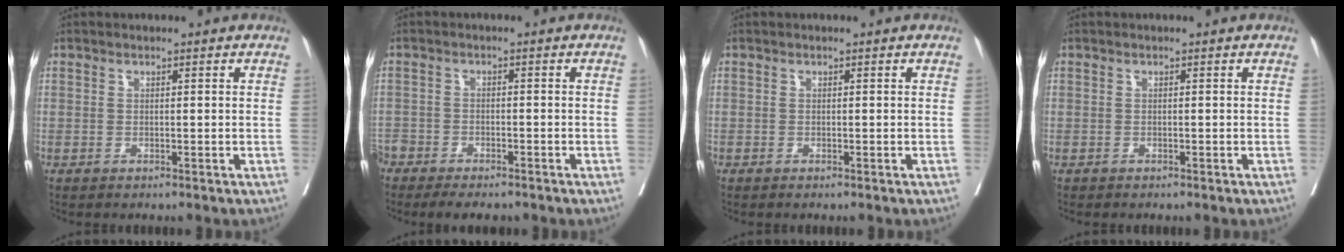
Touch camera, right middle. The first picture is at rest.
{"total": 9.6, "force": [-7.8, 3.8, 4.2], "torque": [-0.089, -0.005, -0.117]}
{"total": 0.0}
{"total": 0.0}